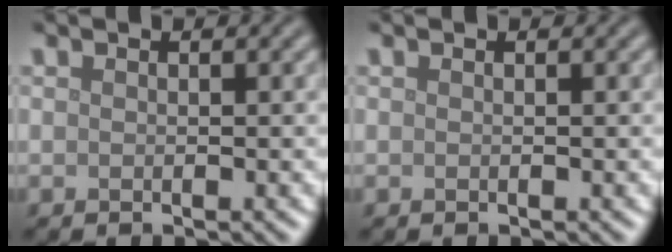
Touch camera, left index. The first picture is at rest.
{"total": 0.0}